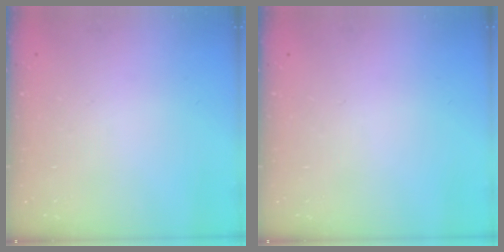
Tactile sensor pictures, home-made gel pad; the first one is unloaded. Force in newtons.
{"total": 0.0}